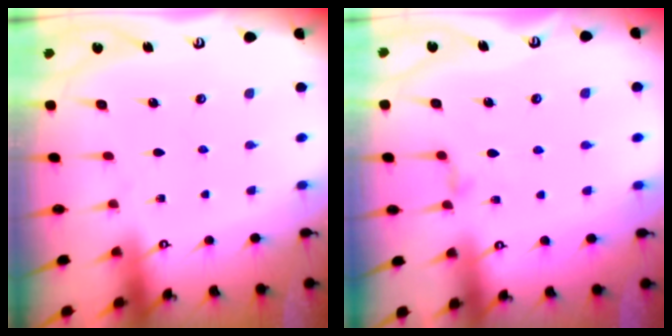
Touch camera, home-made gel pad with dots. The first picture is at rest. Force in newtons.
{"total": 2.3, "press": 2.3, "slide": 0.4}